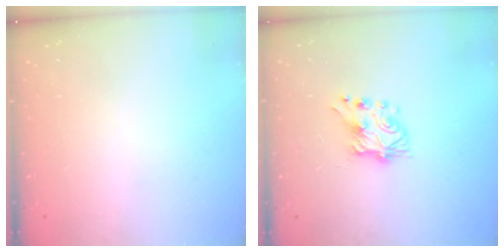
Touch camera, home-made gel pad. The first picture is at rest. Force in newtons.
{"total": 7.1, "press": 7.1, "slide": 0.5}